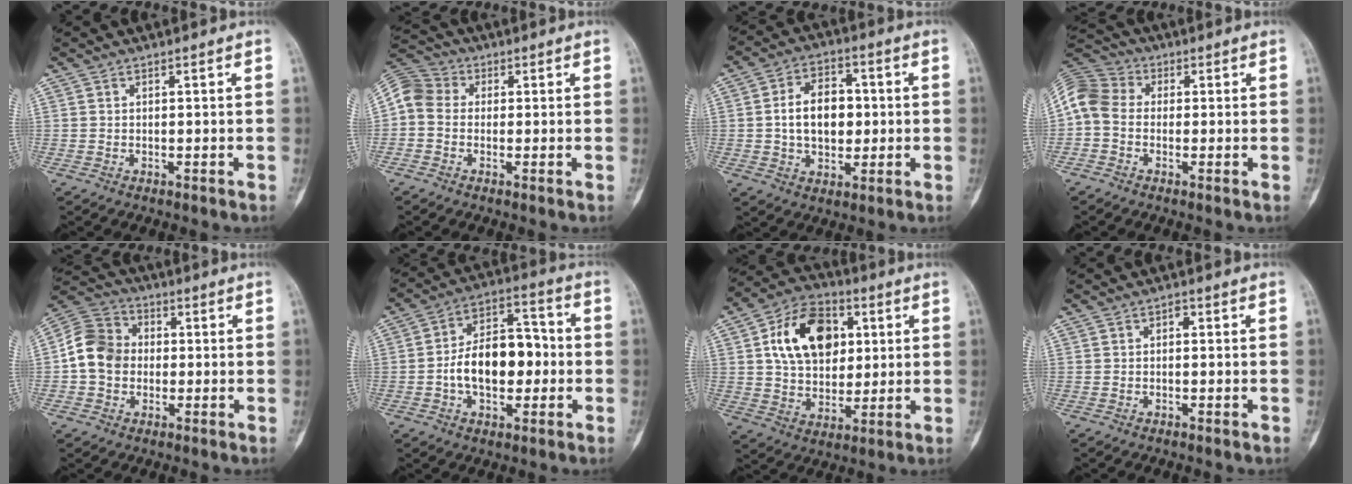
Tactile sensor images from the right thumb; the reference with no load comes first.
{"total": 8.0, "force": [0.2, 6.6, 4.4], "torque": [-0.078, 0.022, -0.011]}
{"total": 11.1, "force": [0.3, 7.5, 8.1], "torque": [-0.107, 0.013, 0.004]}
{"total": 8.2, "force": [-0.2, 6.6, 4.9], "torque": [-0.093, 0.022, -0.022]}
{"total": 10.3, "force": [-0.5, 8.7, 5.4], "torque": [-0.086, 0.029, -0.023]}
{"total": 14.2, "force": [-1.7, 8.6, 11.1], "torque": [-0.157, 0.040, -0.032]}
{"total": 16.7, "force": [4.3, 11.5, 11.4], "torque": [-0.158, 0.002, 0.070]}
{"total": 1.0, "force": [-0.1, 0.7, 0.8], "torque": [-0.005, 0.007, -0.006]}